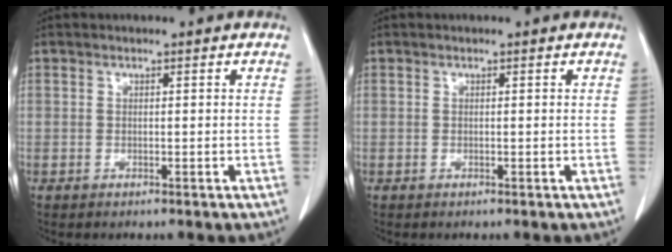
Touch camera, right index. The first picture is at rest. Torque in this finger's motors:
{"motor_torque": [-0.03, 0.08, -0.03, 0.00]}